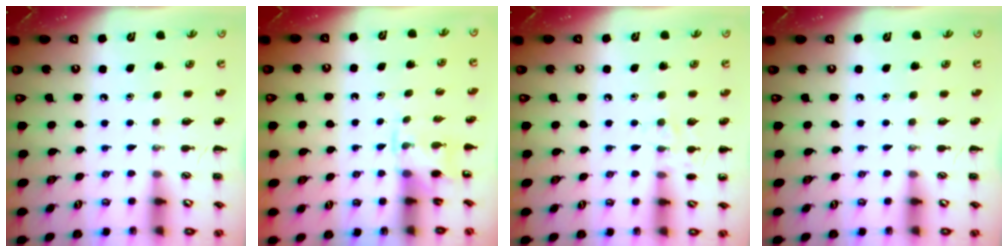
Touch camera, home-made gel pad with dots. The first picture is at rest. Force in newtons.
{"total": 3.2, "press": 2.9, "slide": 1.3}
{"total": 6.6, "press": 6.4, "slide": 1.3}
{"total": 0.0}